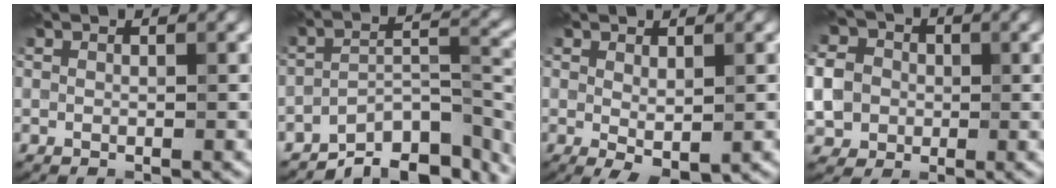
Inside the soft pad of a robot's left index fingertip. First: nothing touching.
{"total": 9.5, "force": [-7.6, 2.9, 4.8], "torque": [-0.063, -0.010, -0.126]}
{"total": 1.8, "force": [0.1, 0.6, 1.7], "torque": [-0.030, -0.008, 0.009]}
{"total": 7.5, "force": [-0.2, 6.7, 3.4], "torque": [-0.084, 0.012, -0.026]}